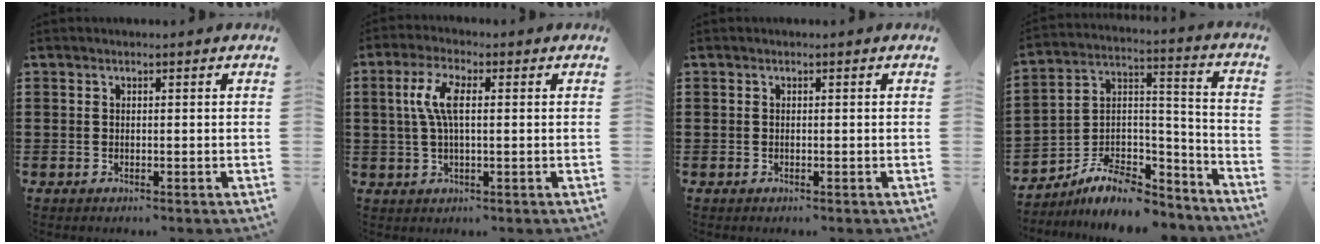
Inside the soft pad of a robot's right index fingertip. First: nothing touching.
{"total": 6.0, "force": [0.6, 2.2, 5.5], "torque": [-0.120, 0.007, 0.003]}
{"total": 0.0}
{"total": 8.4, "force": [-6.8, 3.9, 3.0], "torque": [-0.056, 0.012, -0.126]}